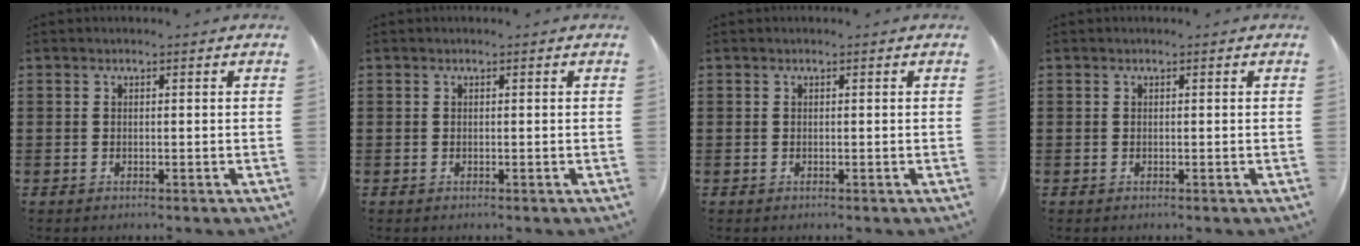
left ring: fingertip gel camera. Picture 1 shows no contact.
{"total": 0.0}
{"total": 0.0}
{"total": 0.0}